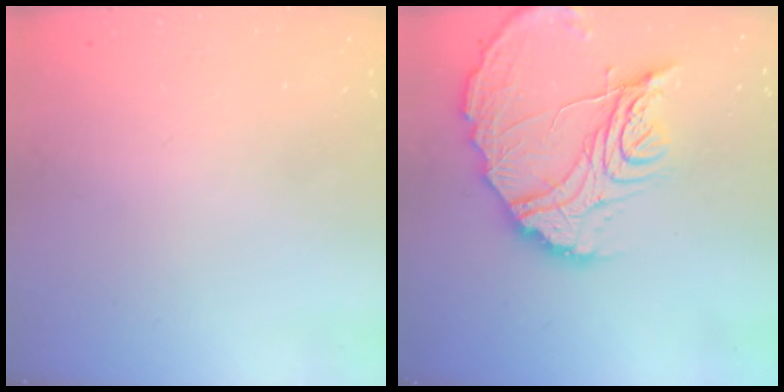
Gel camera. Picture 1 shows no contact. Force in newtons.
{"total": 18.4, "press": 18.3, "slide": 1.6}